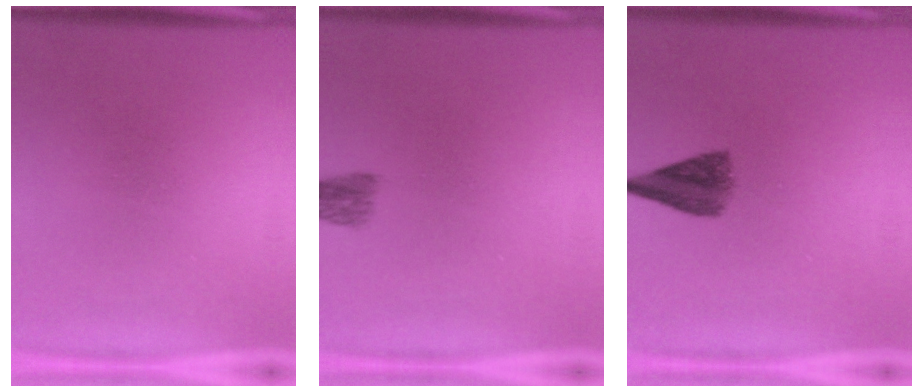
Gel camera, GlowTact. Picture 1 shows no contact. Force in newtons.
{"total": 2.5}
{"total": 5.4}